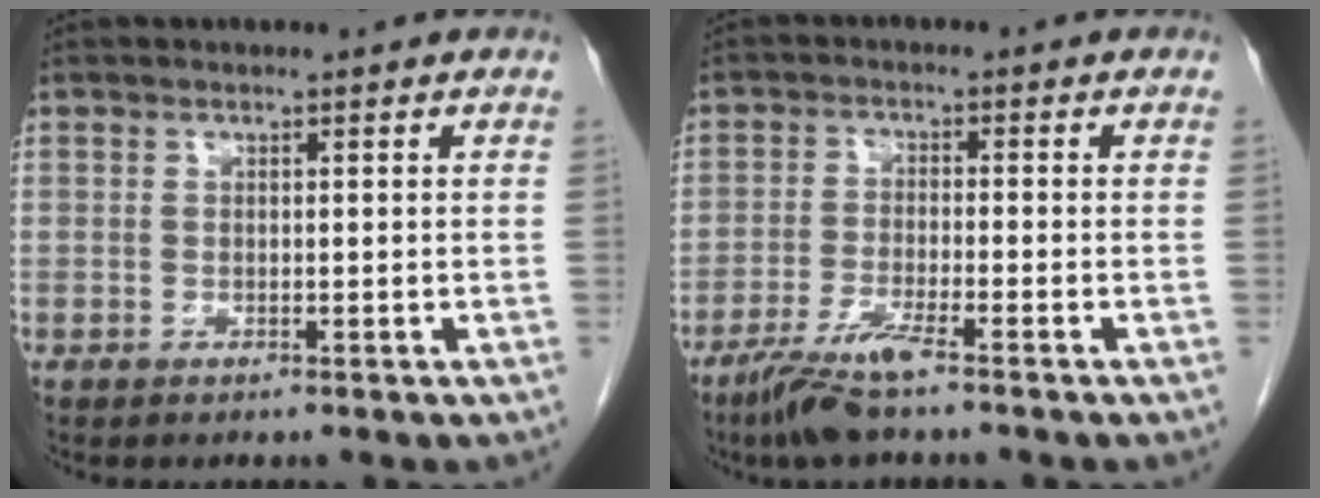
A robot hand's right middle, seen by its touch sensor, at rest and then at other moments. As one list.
[{"total": 6.0, "force": [-4.4, 0.0, 4.1], "torque": [-0.089, -0.018, -0.087]}]